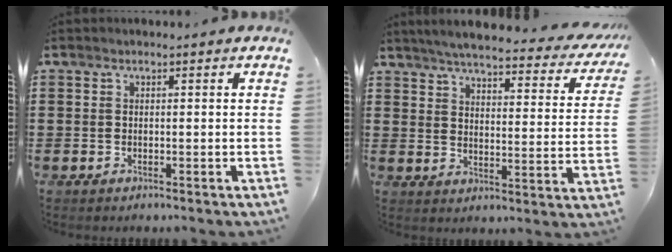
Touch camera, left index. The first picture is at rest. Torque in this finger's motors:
{"motor_torque": [1.60, -0.49, 0.76, 0.16]}